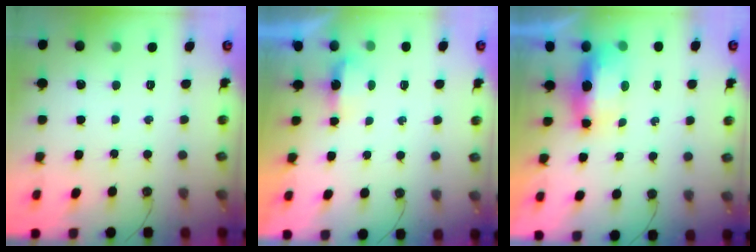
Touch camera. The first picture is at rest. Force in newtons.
{"total": 3.0, "press": 2.9, "slide": 0.6}
{"total": 7.1, "press": 7.1, "slide": 0.5}